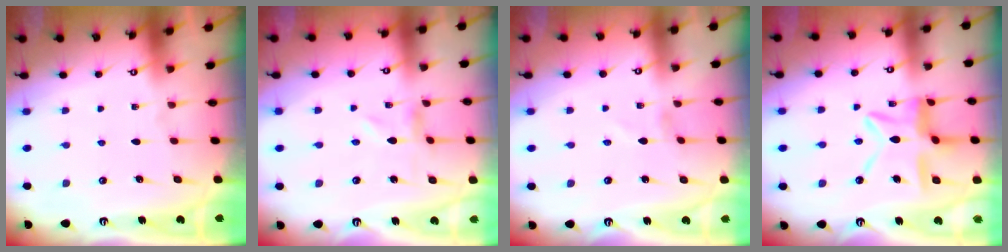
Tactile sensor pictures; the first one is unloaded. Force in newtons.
{"total": 0.0}
{"total": 1.3, "press": 1.3, "slide": 0.1}
{"total": 12.1, "press": 12.0, "slide": 1.2}